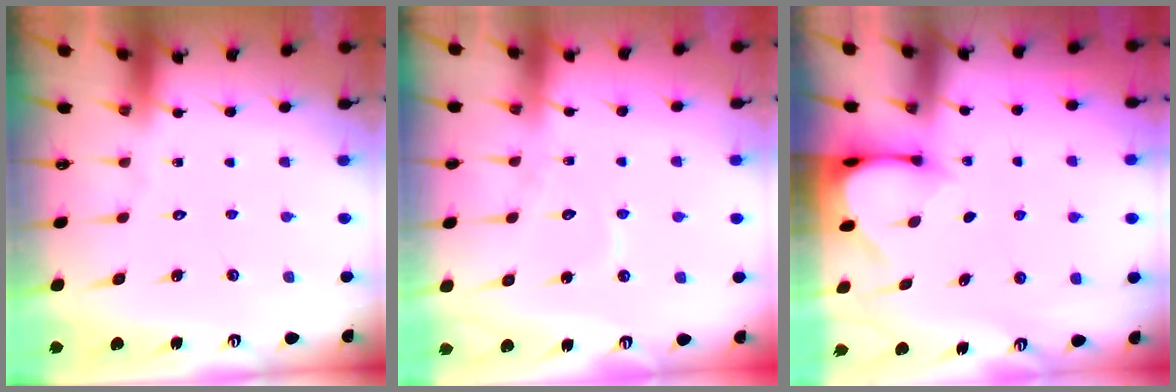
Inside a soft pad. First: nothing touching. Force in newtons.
{"total": 5.9, "press": 5.8, "slide": 0.6}
{"total": 3.4, "press": 3.4, "slide": 0.3}